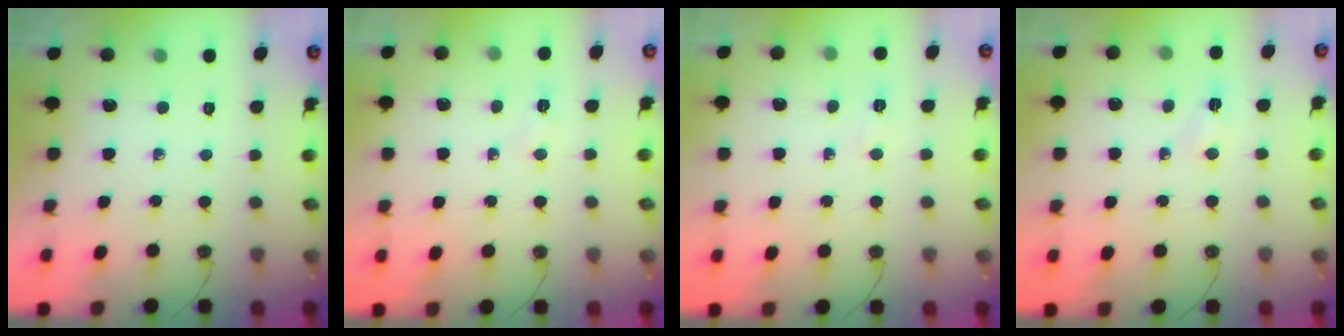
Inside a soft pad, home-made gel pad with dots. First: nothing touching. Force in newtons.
{"total": 4.8, "press": 3.0, "slide": 3.7}
{"total": 2.9, "press": 2.9, "slide": 0.5}
{"total": 2.9, "press": 2.9, "slide": 0.4}